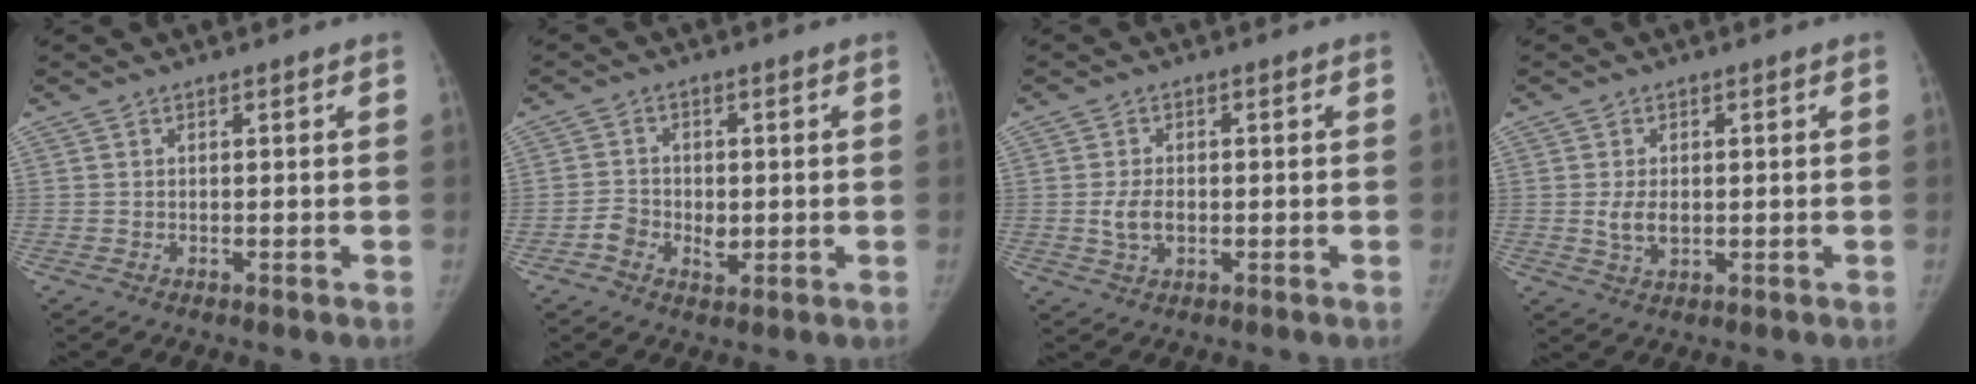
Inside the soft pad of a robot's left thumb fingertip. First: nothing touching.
{"total": 5.0, "force": [-1.2, 3.9, 2.8], "torque": [-0.032, 0.009, -0.023]}
{"total": 4.4, "force": [-0.6, 2.9, 3.2], "torque": [-0.058, 0.004, -0.009]}
{"total": 4.2, "force": [-0.2, 2.7, 3.2], "torque": [-0.057, -0.003, 0.002]}